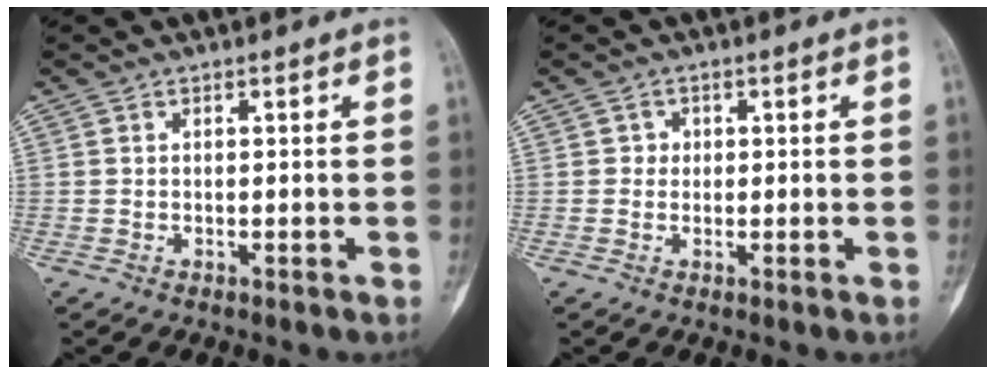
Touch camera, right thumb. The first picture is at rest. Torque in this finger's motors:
{"motor_torque": [-0.17, 0.40, 0.11, -0.07, -0.04]}